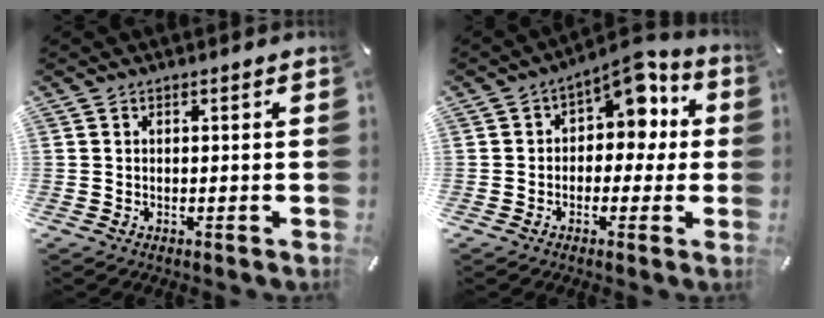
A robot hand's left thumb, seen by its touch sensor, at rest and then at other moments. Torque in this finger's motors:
{"motor_torque": [0.51, 0.42, 0.50, 0.47, 0.10]}